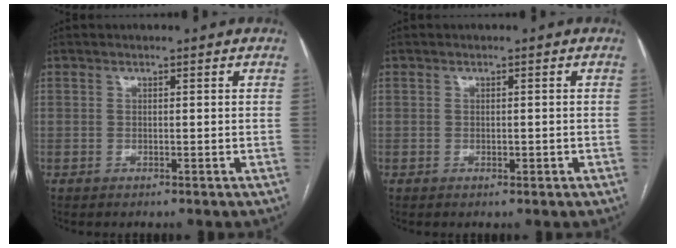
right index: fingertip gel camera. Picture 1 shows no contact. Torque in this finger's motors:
{"motor_torque": [-0.05, 0.07, -0.03, 0.00]}